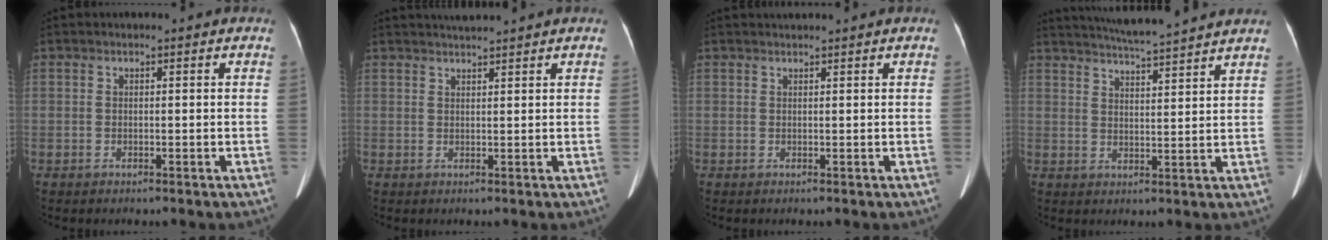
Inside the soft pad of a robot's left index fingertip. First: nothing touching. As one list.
[{"total": 3.1, "force": [3.0, -0.6, 0.9], "torque": [-0.011, 0.018, 0.054]}, {"total": 1.5, "force": [1.4, -0.3, 0.3], "torque": [-0.004, 0.018, 0.032]}, {"total": 12.0, "force": [11.0, -0.7, 4.7], "torque": [-0.088, 0.015, 0.158]}]